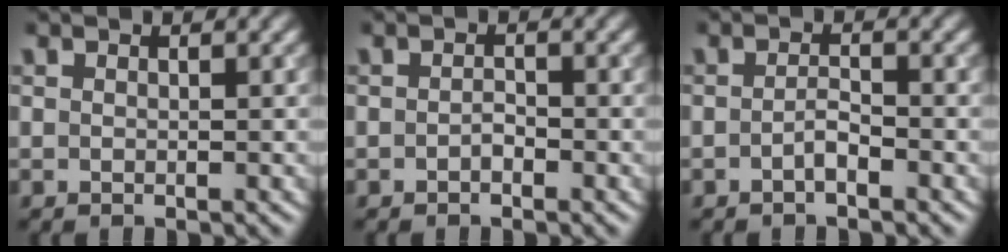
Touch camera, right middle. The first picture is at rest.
{"total": 0.8, "force": [-0.4, 0.5, 0.6], "torque": [-0.011, 0.000, -0.007]}
{"total": 1.3, "force": [-0.8, 0.3, 1.0], "torque": [-0.020, 0.004, -0.015]}